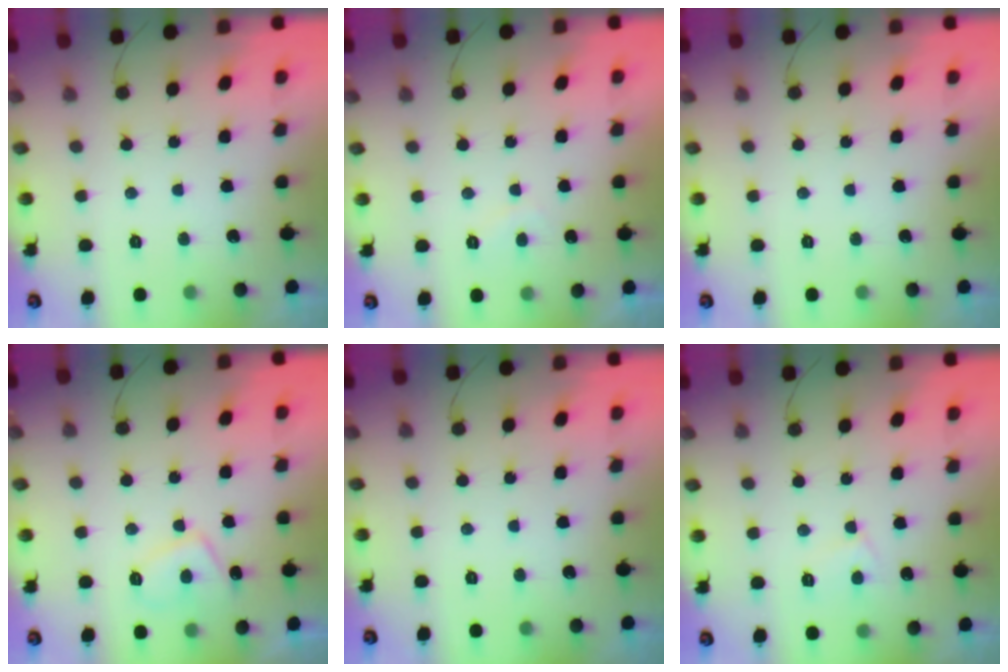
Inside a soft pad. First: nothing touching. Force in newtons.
{"total": 1.3, "press": 1.1, "slide": 0.7}
{"total": 0.0}
{"total": 5.4, "press": 5.3, "slide": 1.3}
{"total": 0.0}
{"total": 4.7, "press": 4.7, "slide": 0.4}